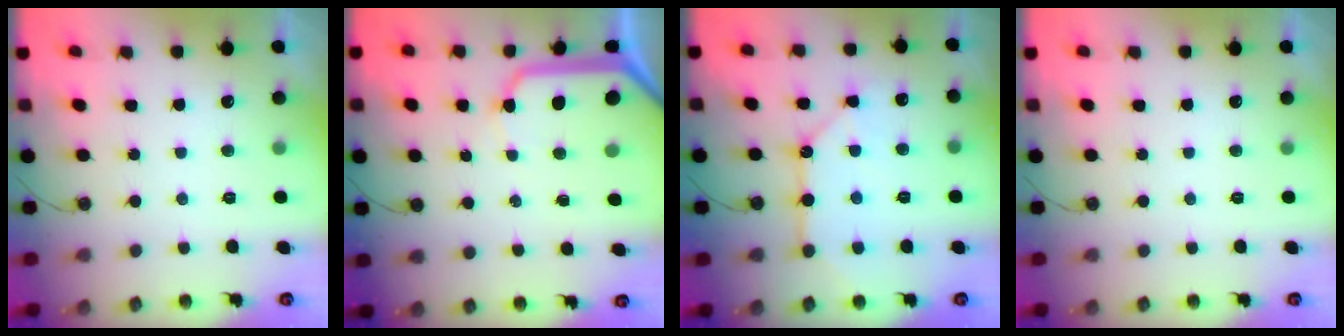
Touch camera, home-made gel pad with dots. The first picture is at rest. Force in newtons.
{"total": 10.8, "press": 10.7, "slide": 1.5}
{"total": 11.5, "press": 11.4, "slide": 1.2}
{"total": 0.0}